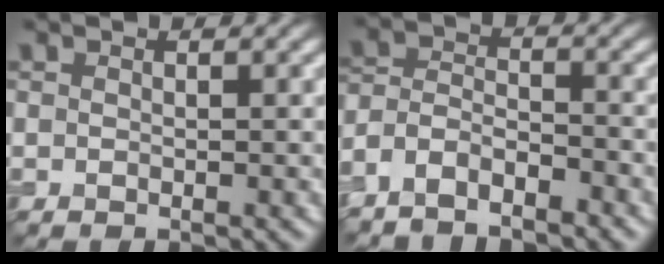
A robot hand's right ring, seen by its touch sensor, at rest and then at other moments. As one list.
[{"total": 4.2, "force": [-3.7, 1.5, 1.3], "torque": [-0.020, -0.001, -0.080]}]